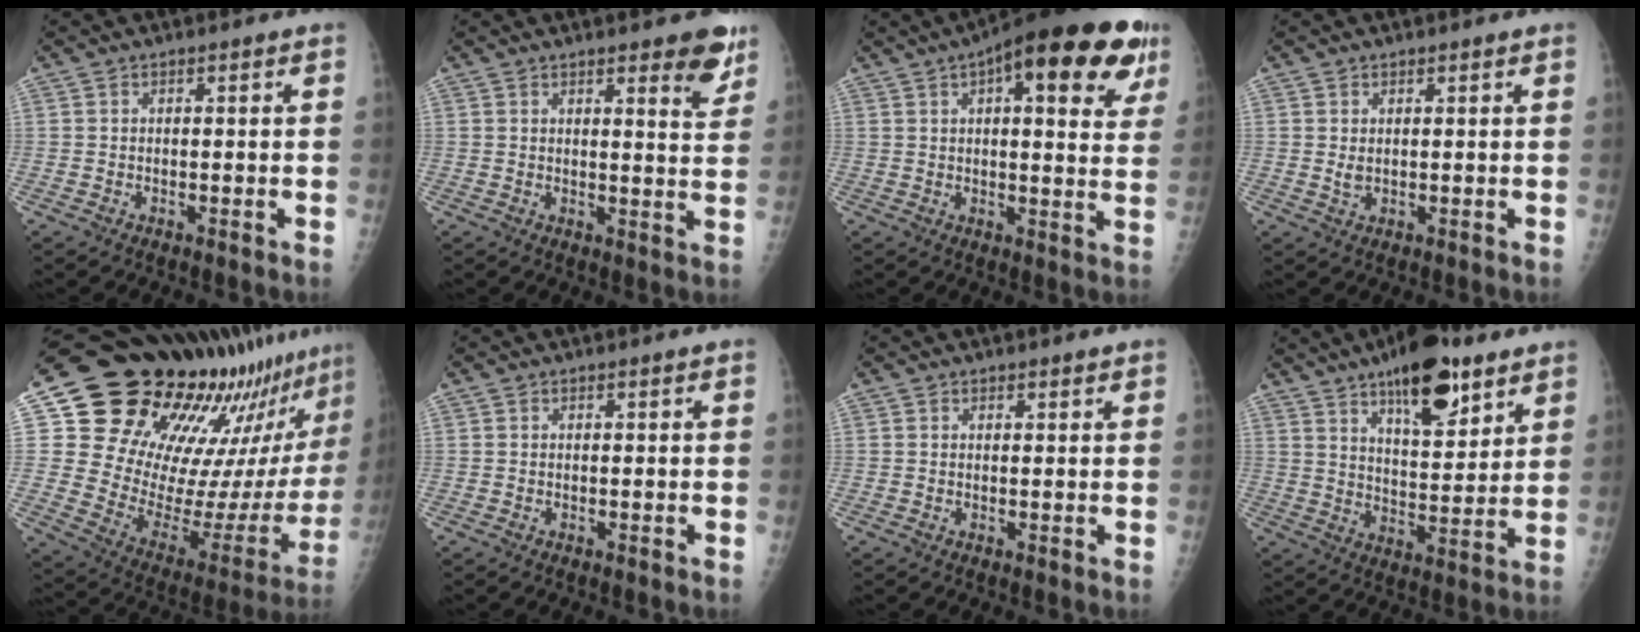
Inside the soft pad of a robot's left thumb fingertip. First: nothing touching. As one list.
[{"total": 6.7, "force": [4.4, 1.7, 4.8], "torque": [-0.037, -0.025, 0.051]}, {"total": 21.8, "force": [10.3, 7.6, 17.7], "torque": [-0.215, 0.003, 0.131]}, {"total": 1.6, "force": [0.6, 1.0, 1.1], "torque": [-0.015, -0.006, 0.015]}, {"total": 31.3, "force": [24.5, 10.5, 16.5], "torque": [-0.240, -0.152, 0.357]}, {"total": 0.0}, {"total": 0.8, "force": [0.7, 0.4, 0.1], "torque": [0.004, -0.006, 0.008]}, {"total": 16.3, "force": [10.1, 6.2, 11.2], "torque": [-0.135, -0.053, 0.158]}]